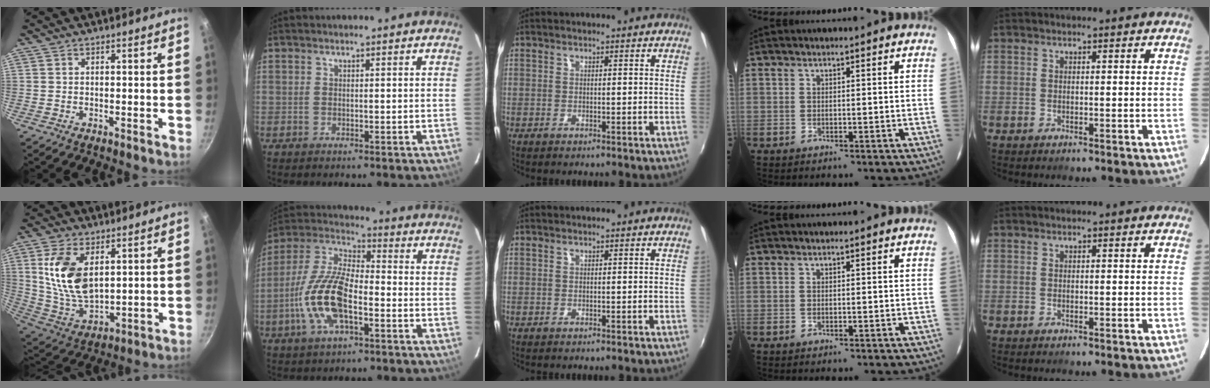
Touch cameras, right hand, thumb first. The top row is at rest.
{"thumb": {"total": 14.3, "force": [3.9, 8.1, 11.1], "torque": [-0.203, -0.026, 0.087]}, "index": {"total": 15.2, "force": [-4.9, 6.2, 13.0], "torque": [-0.275, -0.001, -0.097]}}